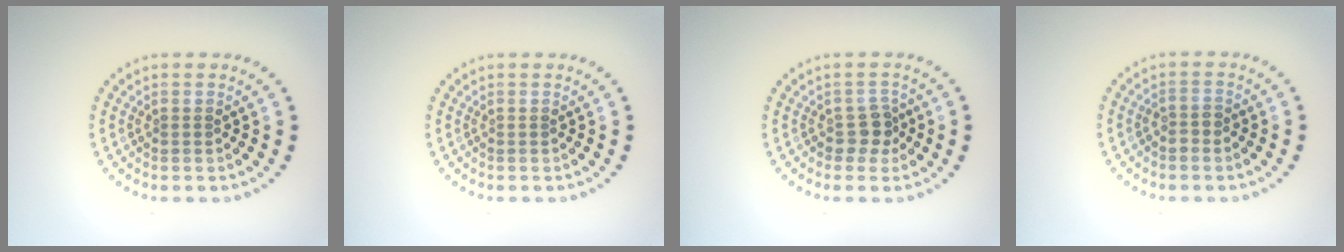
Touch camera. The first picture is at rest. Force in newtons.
{"total": 0.0}
{"total": 2.0, "press": 1.7, "slide": 1.1}
{"total": 1.1, "press": 1.0, "slide": 0.4}